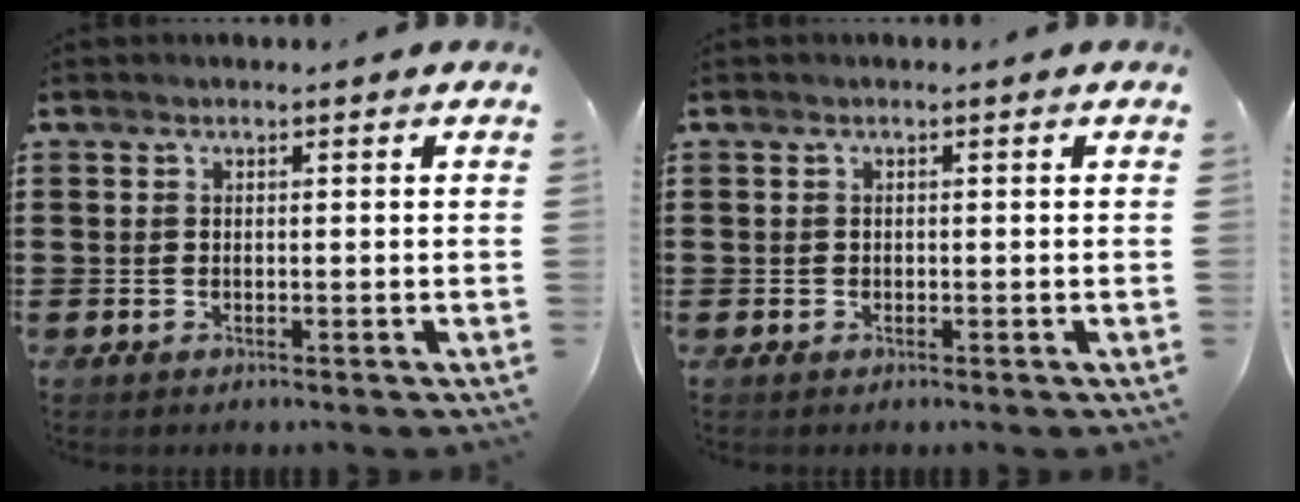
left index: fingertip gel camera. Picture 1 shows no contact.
{"total": 0.0}